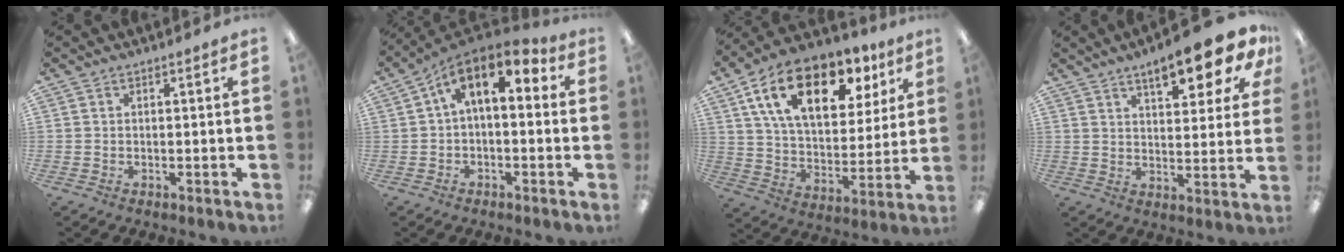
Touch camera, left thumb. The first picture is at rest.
{"total": 10.0, "force": [3.9, 4.8, 7.9], "torque": [-0.142, -0.015, 0.071]}
{"total": 20.6, "force": [10.9, 11.0, 13.5], "torque": [-0.231, -0.034, 0.187]}
{"total": 12.8, "force": [8.3, 4.1, 8.8], "torque": [-0.123, -0.038, 0.133]}